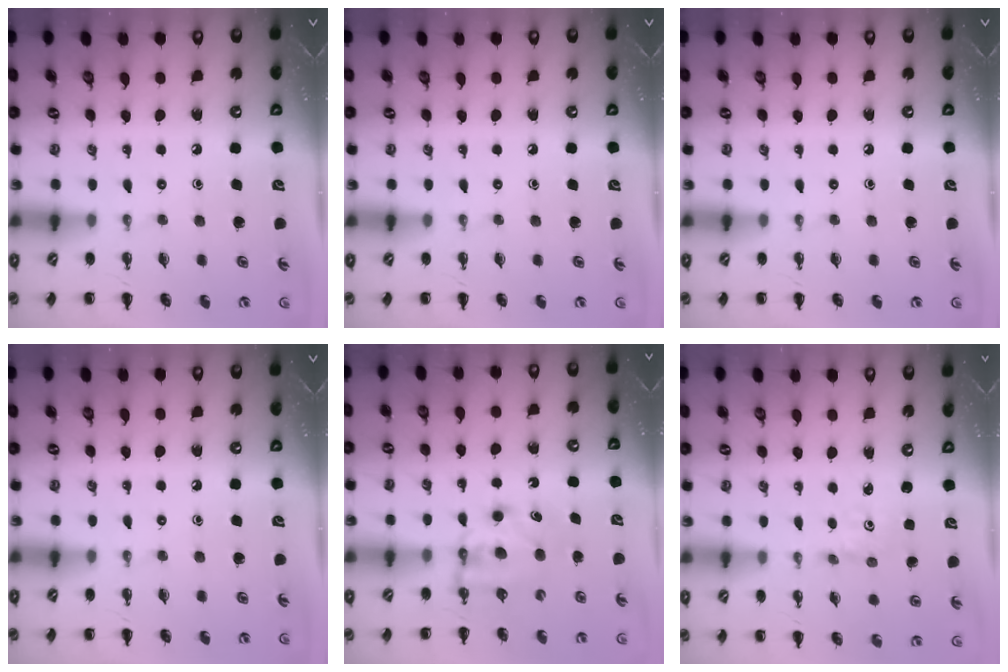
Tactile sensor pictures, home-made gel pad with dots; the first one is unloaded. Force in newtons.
{"total": 0.0}
{"total": 0.0}
{"total": 0.0}
{"total": 5.6, "press": 5.6, "slide": 0.6}
{"total": 1.2, "press": 1.1, "slide": 0.4}